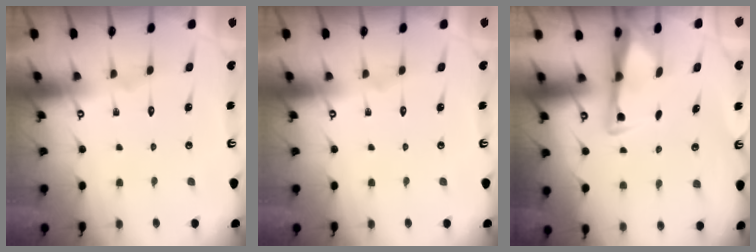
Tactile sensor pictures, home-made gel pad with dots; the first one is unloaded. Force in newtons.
{"total": 0.0}
{"total": 3.0, "press": 3.0, "slide": 0.4}